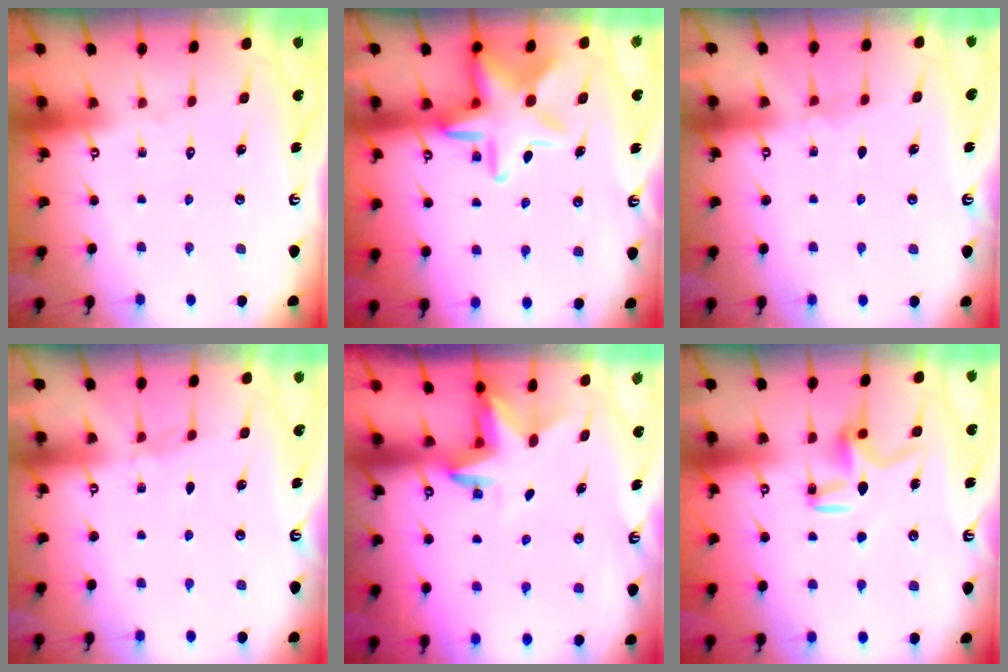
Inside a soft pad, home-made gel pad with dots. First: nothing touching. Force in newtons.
{"total": 15.5, "press": 15.4, "slide": 1.5}
{"total": 3.2, "press": 3.1, "slide": 0.5}
{"total": 3.0, "press": 3.0, "slide": 0.5}
{"total": 3.2, "press": 3.2, "slide": 0.1}
{"total": 9.5, "press": 9.4, "slide": 0.9}